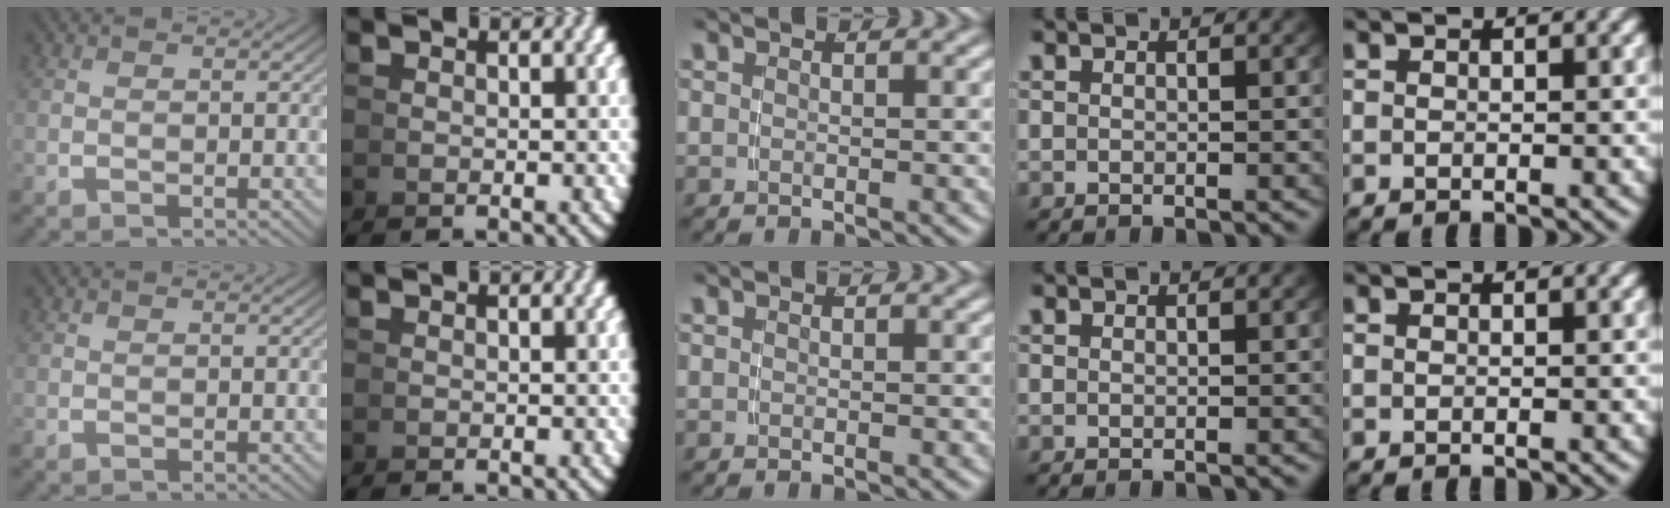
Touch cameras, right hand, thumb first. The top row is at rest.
{}